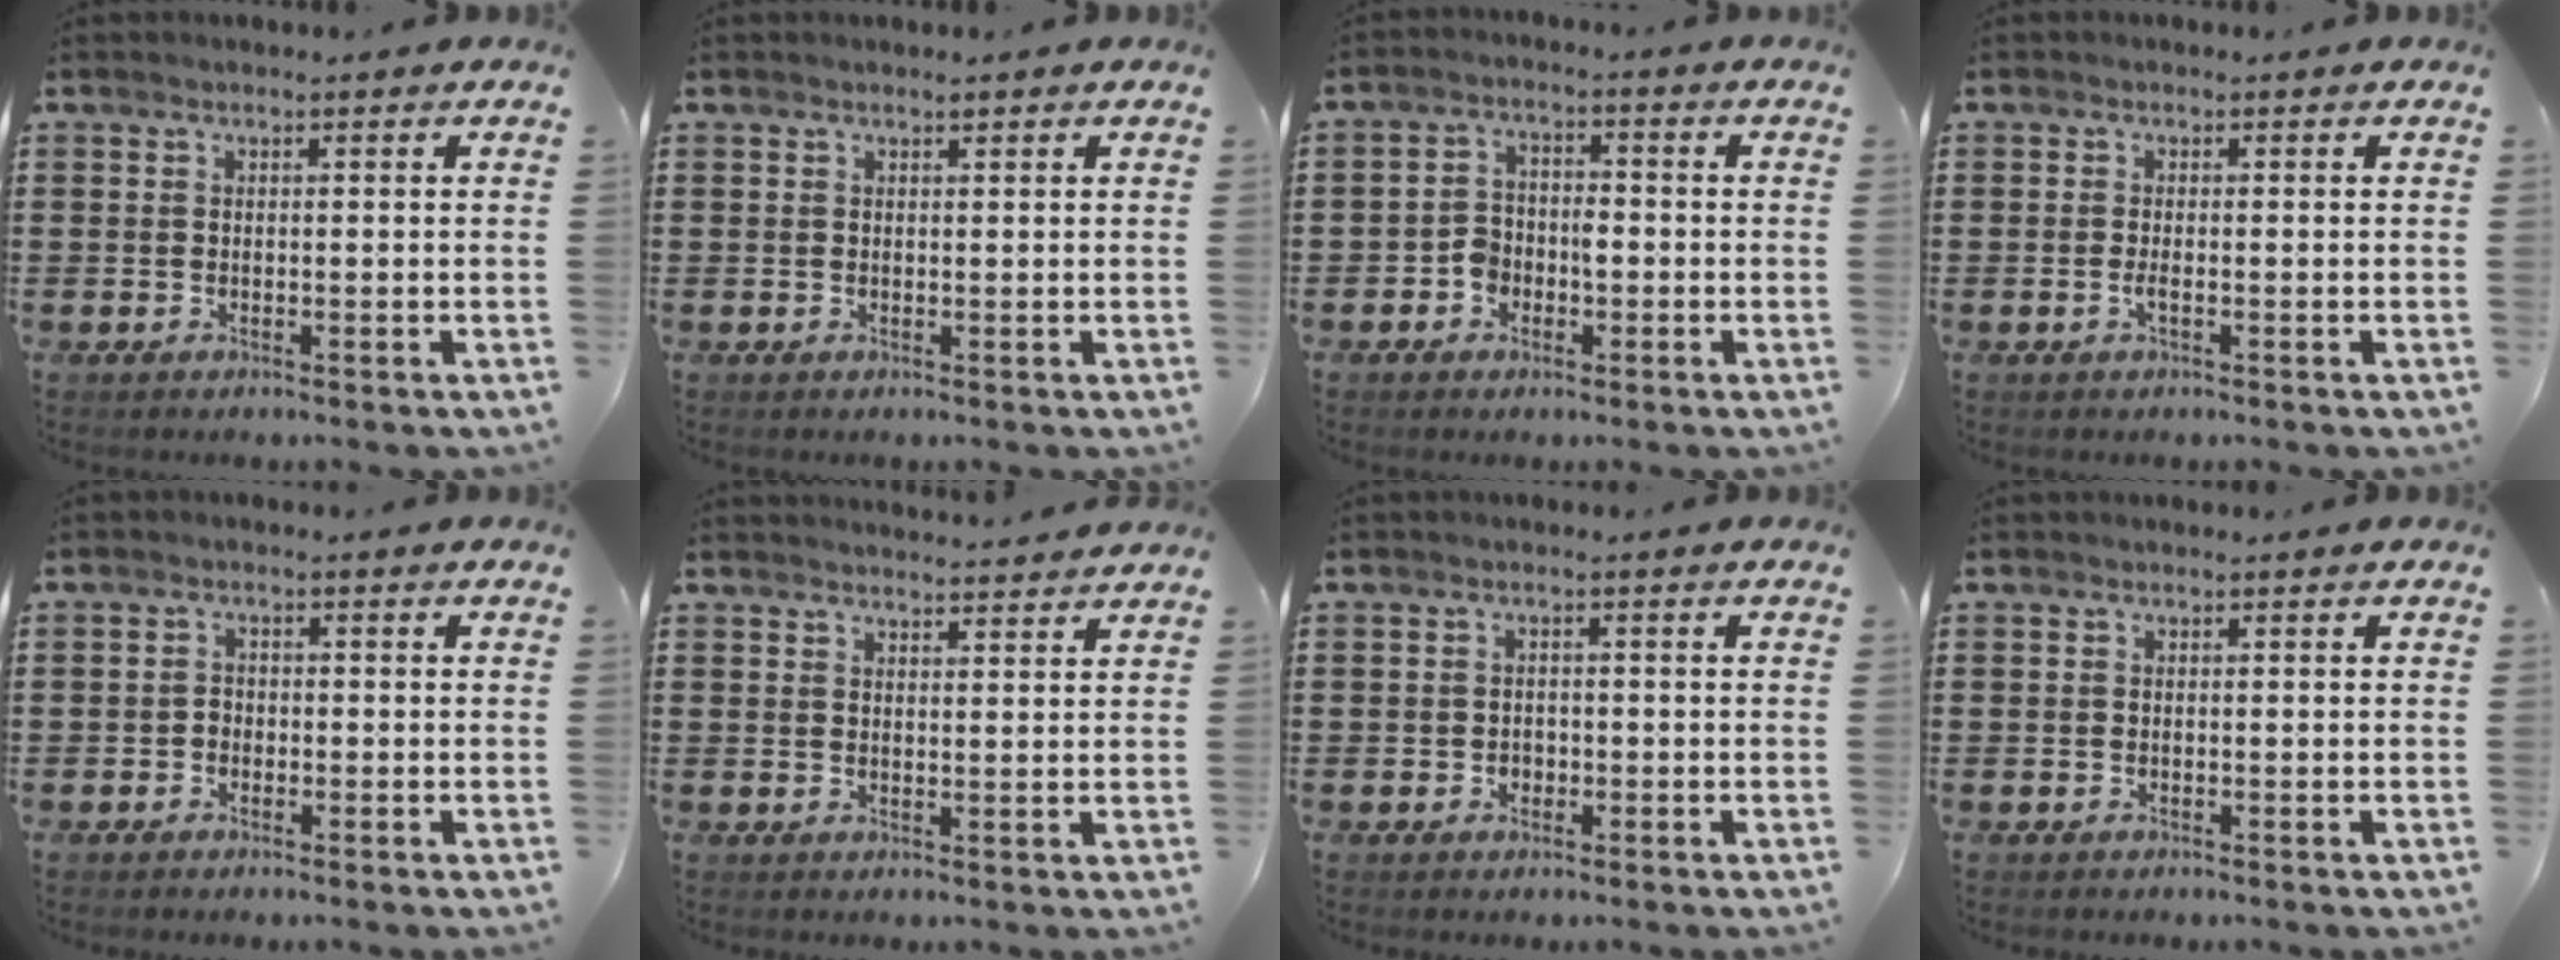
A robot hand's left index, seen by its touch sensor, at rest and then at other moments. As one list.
[{"total": 0.6, "force": [0.5, 0.1, 0.3], "torque": [-0.008, 0.000, 0.011]}, {"total": 3.3, "force": [-1.7, 2.4, 1.5], "torque": [-0.035, 0.007, -0.036]}, {"total": 1.0, "force": [-0.5, 0.1, 0.8], "torque": [-0.016, -0.002, -0.009]}, {"total": 1.1, "force": [-0.8, 0.8, 0.2], "torque": [-0.007, 0.001, -0.017]}, {"total": 2.5, "force": [2.4, -0.3, 0.0], "torque": [-0.007, -0.008, 0.047]}, {"total": 1.2, "force": [-0.4, 1.0, 0.4], "torque": [-0.011, 0.004, -0.011]}, {"total": 0.0}]